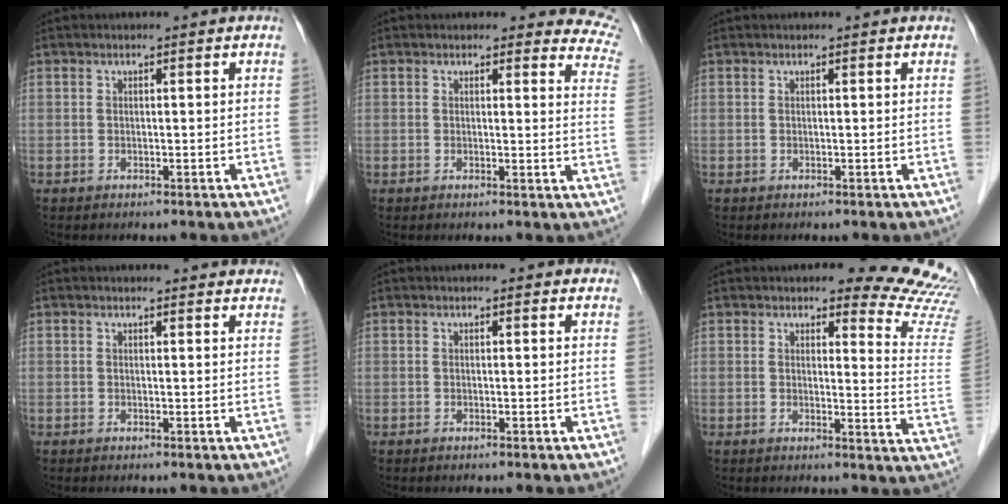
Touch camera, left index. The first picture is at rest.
{"total": 8.7, "force": [8.2, 2.7, 1.4], "torque": [0.031, -0.041, 0.043]}
{"total": 0.5, "force": [0.5, 0.1, 0.1], "torque": [-0.003, 0.009, 0.007]}
{"total": 4.6, "force": [4.4, 0.9, 0.8], "torque": [-0.008, 0.008, 0.039]}
{"total": 1.5, "force": [1.4, 0.6, 0.3], "torque": [-0.009, 0.004, 0.007]}
{"total": 12.7, "force": [12.0, 1.8, 3.6], "torque": [-0.014, -0.098, 0.099]}